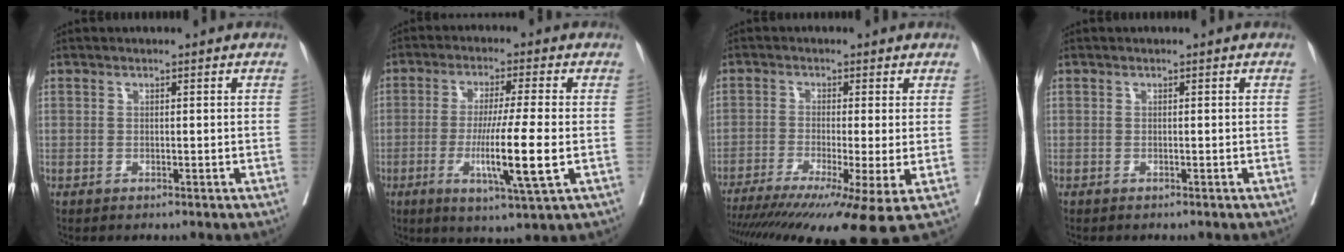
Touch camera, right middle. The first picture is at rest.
{"total": 10.5, "force": [-2.5, -0.6, 10.1], "torque": [-0.181, -0.028, -0.047]}
{"total": 16.1, "force": [-10.7, 0.3, 12.1], "torque": [-0.174, -0.035, -0.168]}
{"total": 0.0}